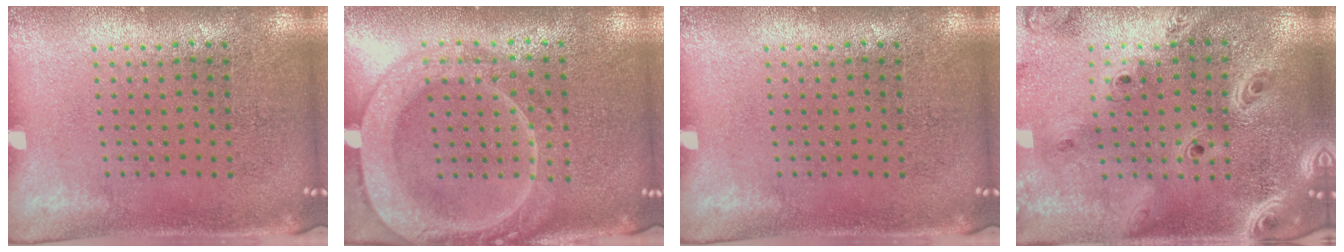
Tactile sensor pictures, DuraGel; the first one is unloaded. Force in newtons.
{"total": 2.2, "press": 2.2, "slide": 0.3}
{"total": 0.0}
{"total": 3.2, "press": 2.6, "slide": 1.8}